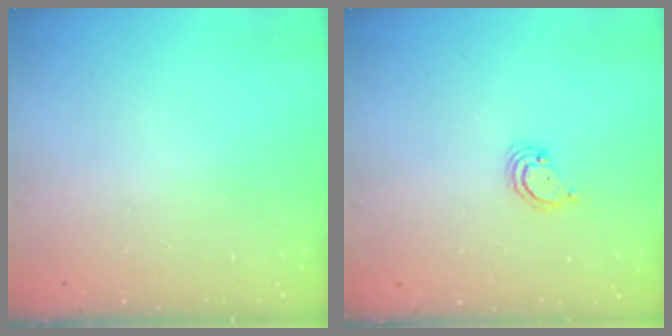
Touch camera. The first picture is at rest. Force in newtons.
{"total": 2.5, "press": 2.5, "slide": 0.2}